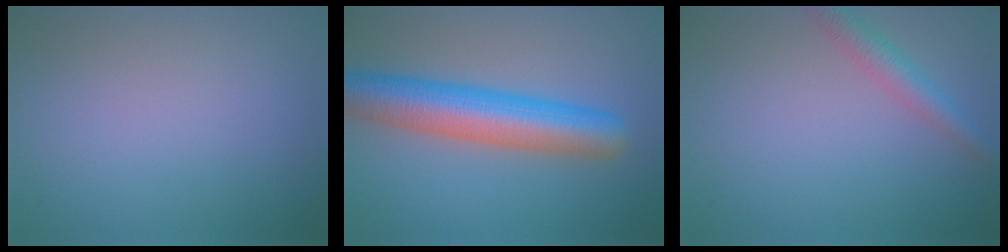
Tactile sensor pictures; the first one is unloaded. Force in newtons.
{"total": 8.4, "press": 8.4, "slide": 0.3}
{"total": 2.7, "press": 2.7, "slide": 0.1}